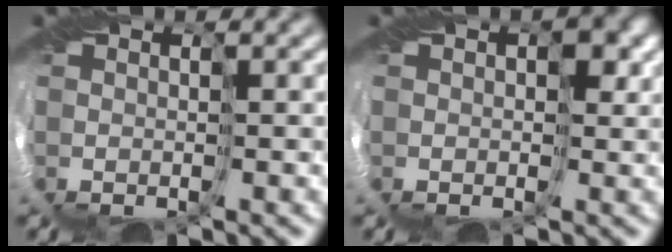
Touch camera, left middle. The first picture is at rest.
{"total": 2.7, "force": [0.6, 1.9, 1.9], "torque": [-0.016, 0.007, 0.002]}